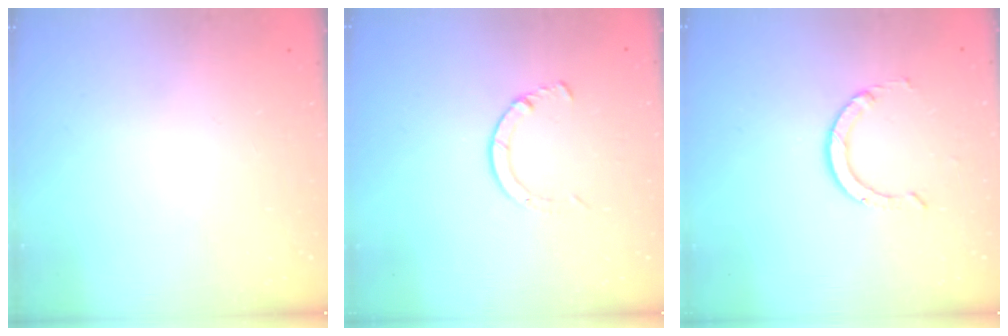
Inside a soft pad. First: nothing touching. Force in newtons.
{"total": 3.3, "press": 3.3, "slide": 0.4}
{"total": 3.0, "press": 3.0, "slide": 0.3}